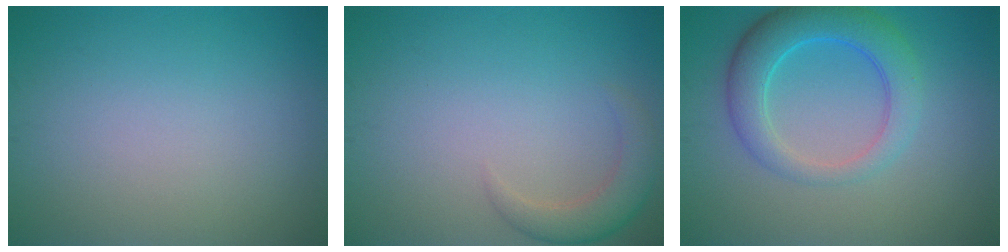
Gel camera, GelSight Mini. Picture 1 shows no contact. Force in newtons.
{"total": 2.9, "press": 2.9, "slide": 0.3}
{"total": 5.3, "press": 5.3, "slide": 0.2}